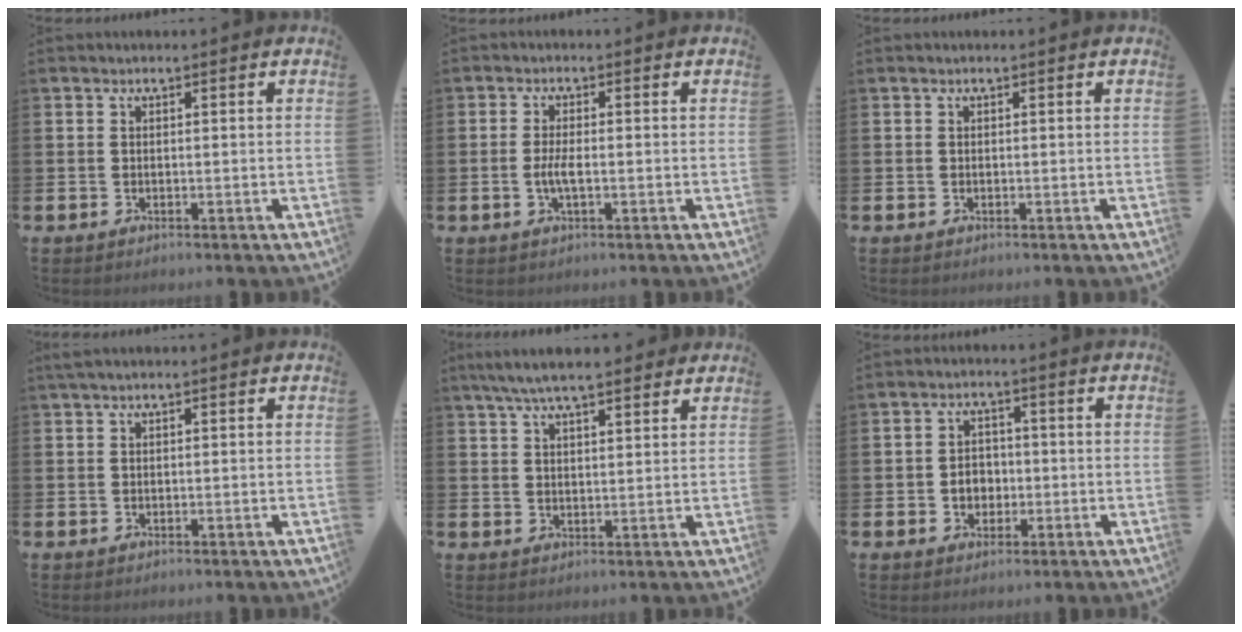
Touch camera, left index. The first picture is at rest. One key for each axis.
{"total": 2.6, "fx": -0.6, "fy": 0.7, "fz": 2.4, "tx": -0.050, "ty": -0.002, "tz": -0.013}
{"total": 0.0}
{"total": 0.9, "fx": 0.6, "fy": 0.1, "fz": 0.7, "tx": -0.011, "ty": 0.002, "tz": 0.010}
{"total": 6.1, "fx": 5.5, "fy": 1.0, "fz": 2.4, "tx": -0.057, "ty": -0.014, "tz": 0.100}
{"total": 3.3, "fx": -0.6, "fy": 2.7, "fz": 1.6, "tx": -0.014, "ty": -0.003, "tz": -0.021}